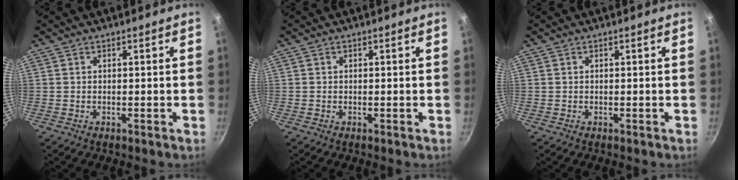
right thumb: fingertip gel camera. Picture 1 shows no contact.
{"total": 0.0}
{"total": 0.0}